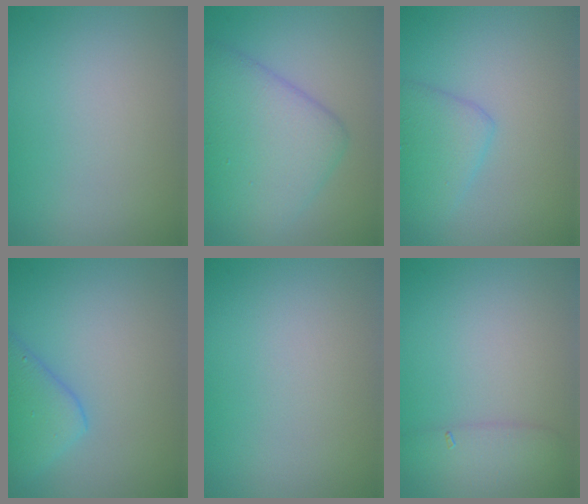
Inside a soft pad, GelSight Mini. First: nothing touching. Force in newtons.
{"total": 6.9, "press": 6.9, "slide": 0.1}
{"total": 2.9, "press": 2.9, "slide": 0.1}
{"total": 2.9, "press": 2.9, "slide": 0.0}
{"total": 0.0}
{"total": 2.5, "press": 2.5, "slide": 0.1}